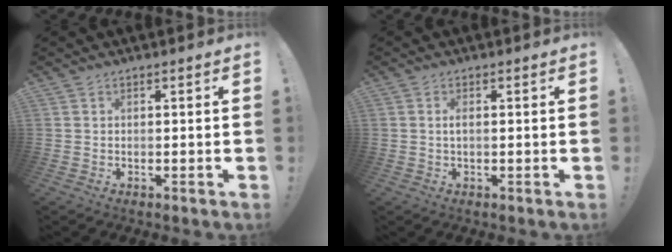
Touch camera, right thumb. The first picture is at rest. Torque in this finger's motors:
{"motor_torque": [-0.05, -0.10, 0.06, 0.10, -0.05]}